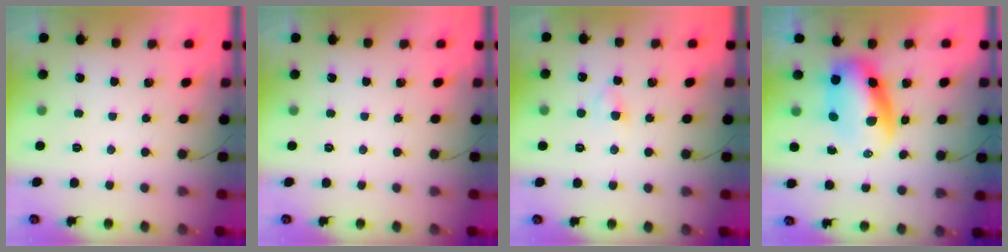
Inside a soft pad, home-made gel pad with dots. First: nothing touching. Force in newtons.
{"total": 0.0}
{"total": 2.7, "press": 2.4, "slide": 1.2}
{"total": 7.3, "press": 7.1, "slide": 1.9}